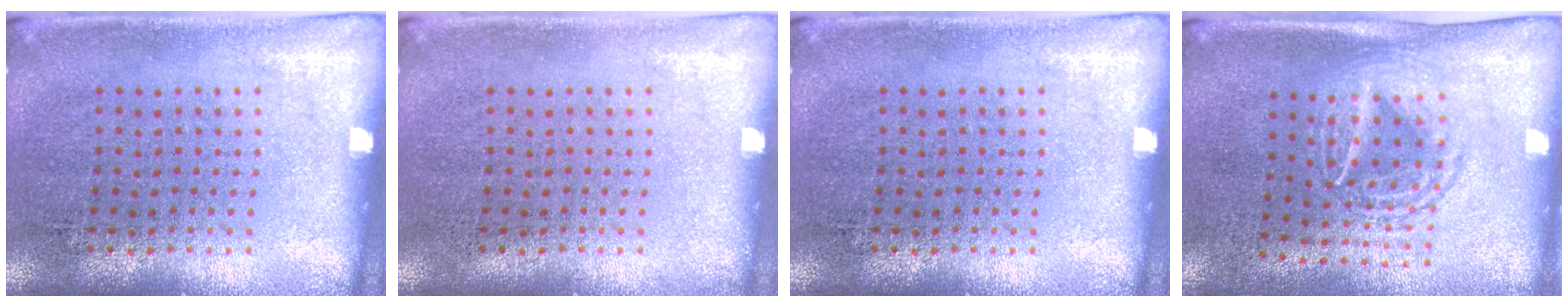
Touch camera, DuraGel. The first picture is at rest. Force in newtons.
{"total": 0.0}
{"total": 0.0}
{"total": 1.6, "press": 1.3, "slide": 0.9}